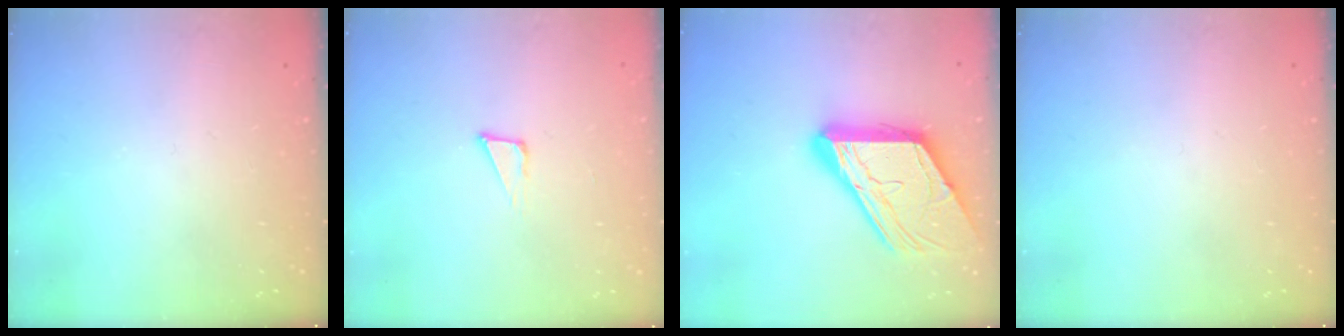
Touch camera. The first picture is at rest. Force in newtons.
{"total": 3.3, "press": 3.2, "slide": 0.8}
{"total": 18.5, "press": 18.4, "slide": 1.9}
{"total": 0.0}